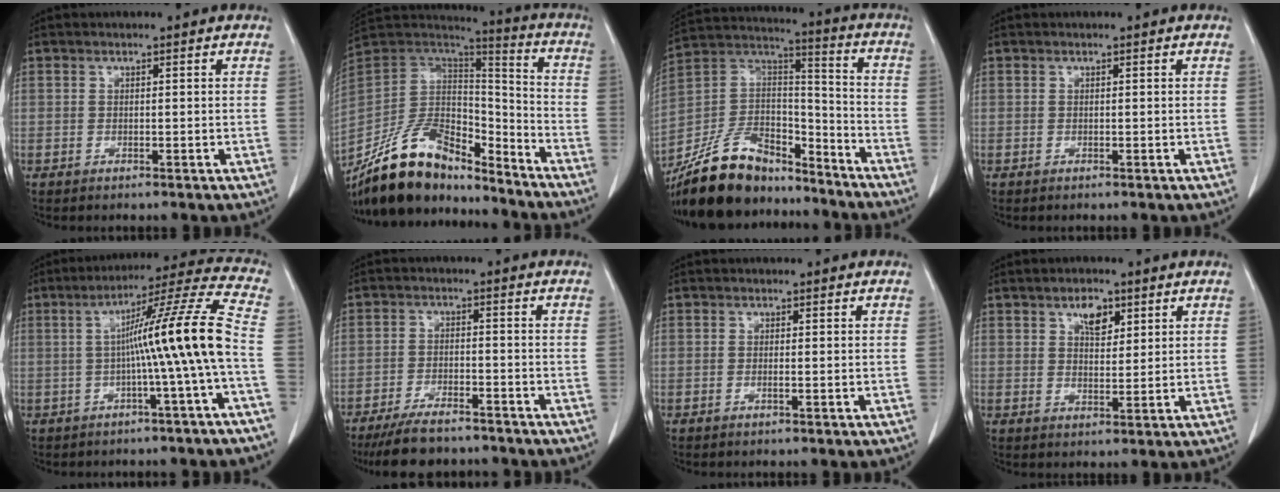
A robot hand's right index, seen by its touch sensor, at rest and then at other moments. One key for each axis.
{"total": 18.0, "fx": -15.0, "fy": 6.9, "fz": 7.2, "tx": -0.125, "ty": 0.047, "tz": -0.267}
{"total": 19.3, "fx": -16.2, "fy": 7.5, "fz": 7.2, "tx": -0.150, "ty": 0.035, "tz": -0.289}
{"total": 0.0}
{"total": 12.8, "fx": -1.6, "fy": -2.3, "fz": 12.5, "tx": -0.188, "ty": 0.019, "tz": -0.029}
{"total": 9.7, "fx": -8.5, "fy": 2.2, "fz": 4.1, "tx": -0.068, "ty": -0.016, "tz": -0.136}
{"total": 0.5, "fx": -0.2, "fy": -0.1, "fz": 0.5, "tx": -0.009, "ty": 0.000, "tz": -0.004}
{"total": 4.1, "fx": 2.3, "fy": 2.2, "fz": 2.7, "tx": -0.045, "ty": 0.002, "tz": 0.040}